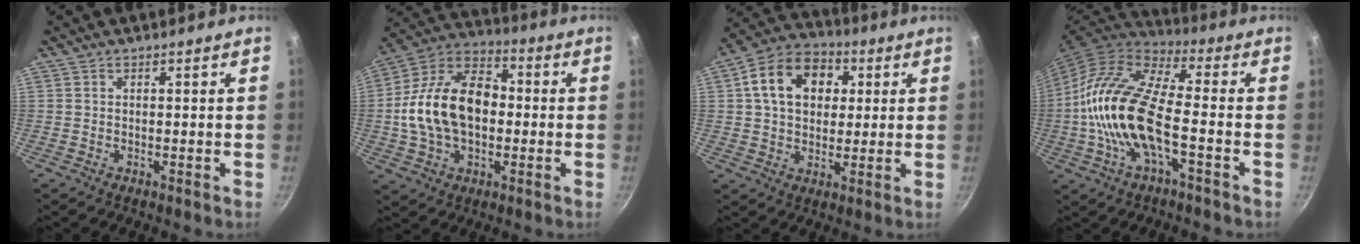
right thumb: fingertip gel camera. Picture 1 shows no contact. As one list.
[{"total": 19.3, "force": [-0.7, 12.8, 14.4], "torque": [-0.233, 0.041, -0.027]}, {"total": 14.4, "force": [3.6, 10.7, 9.0], "torque": [-0.129, 0.019, 0.047]}, {"total": 18.9, "force": [-3.7, 7.8, 16.8], "torque": [-0.325, 0.032, -0.085]}]